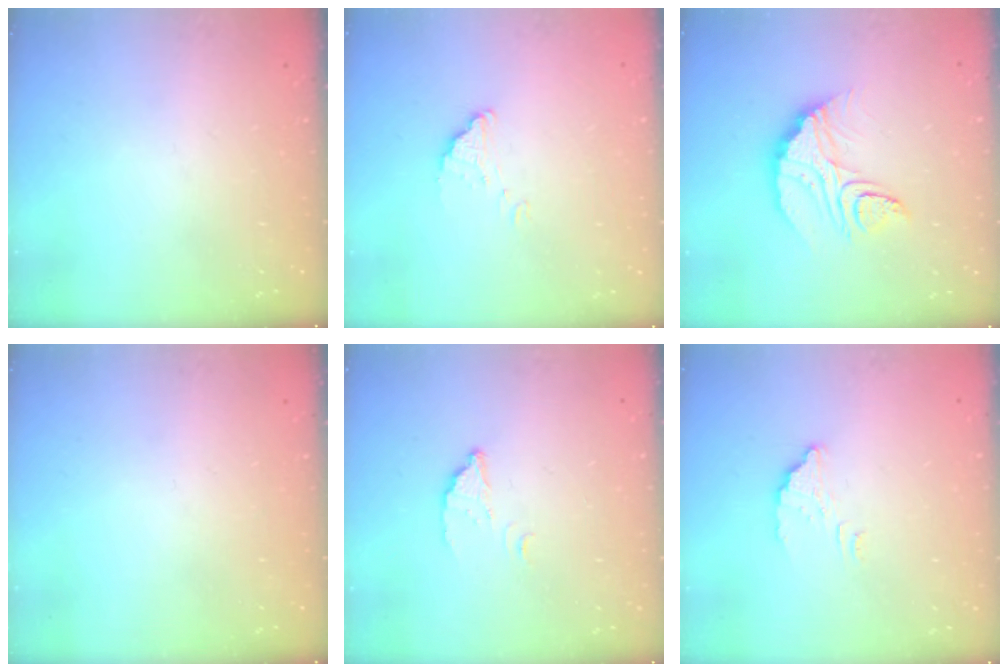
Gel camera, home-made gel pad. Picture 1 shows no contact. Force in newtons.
{"total": 1.5, "press": 1.5, "slide": 0.1}
{"total": 12.4, "press": 12.4, "slide": 0.8}
{"total": 0.0}
{"total": 2.8, "press": 2.7, "slide": 0.2}
{"total": 3.4, "press": 3.4, "slide": 0.1}